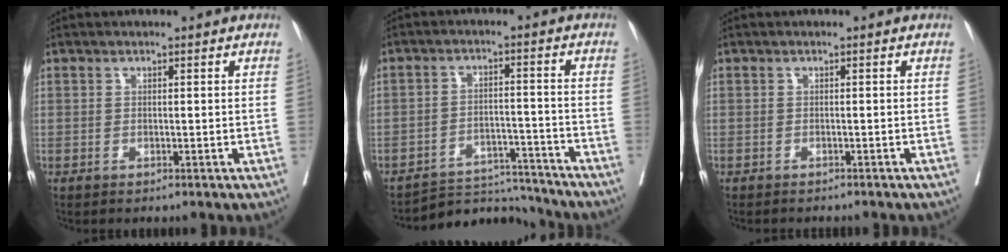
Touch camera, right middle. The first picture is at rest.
{"total": 7.4, "force": [-7.2, 0.8, -1.4], "torque": [0.027, 0.027, -0.111]}
{"total": 3.1, "force": [-2.7, 0.4, 1.3], "torque": [-0.017, -0.003, -0.032]}